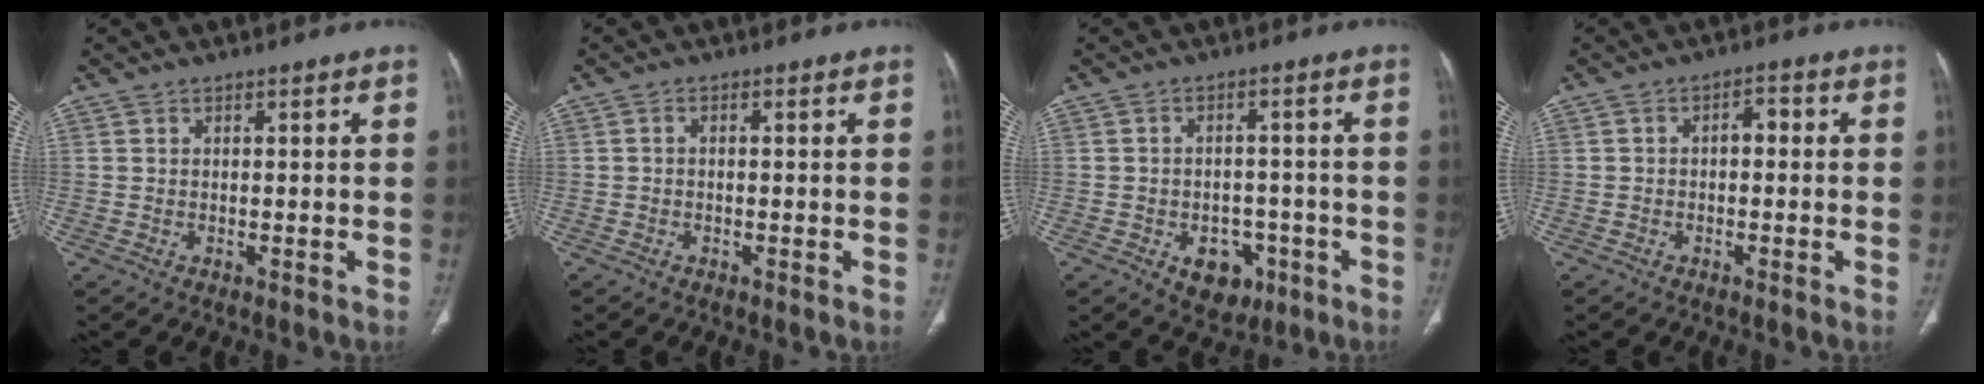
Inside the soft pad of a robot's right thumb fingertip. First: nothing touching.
{"total": 0.7, "force": [-0.1, 0.4, 0.5], "torque": [-0.007, 0.002, -0.007]}
{"total": 7.3, "force": [-3.1, 5.4, 3.9], "torque": [-0.022, 0.022, -0.035]}
{"total": 2.9, "force": [-0.2, 1.7, 2.3], "torque": [-0.025, 0.014, -0.010]}